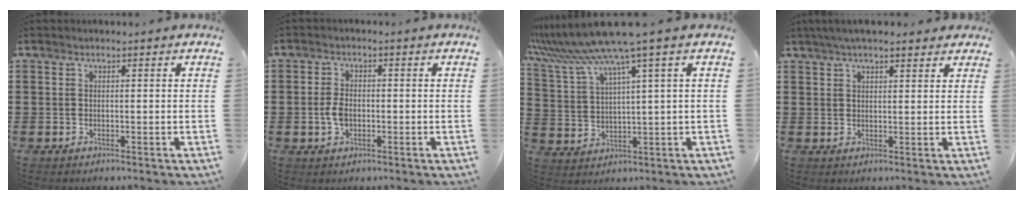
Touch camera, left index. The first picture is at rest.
{"total": 3.4, "force": [-0.5, 2.0, 2.7], "torque": [-0.065, -0.001, -0.012]}
{"total": 8.6, "force": [6.1, -0.6, 6.0], "torque": [-0.154, -0.042, 0.096]}
{"total": 4.3, "force": [3.5, 0.9, 2.4], "torque": [-0.054, 0.005, 0.063]}